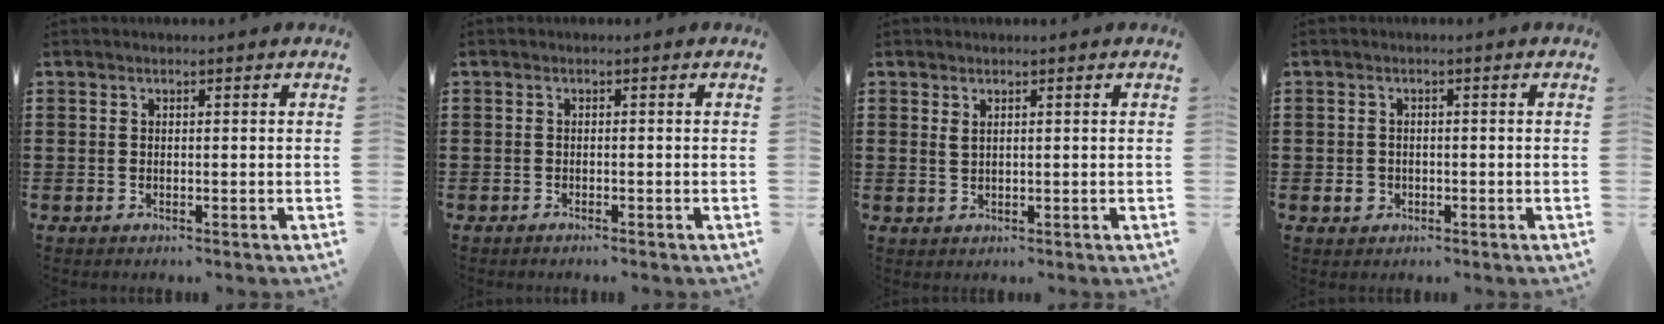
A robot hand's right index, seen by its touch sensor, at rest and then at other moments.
{"total": 0.6, "force": [-0.5, -0.1, 0.1], "torque": [-0.005, -0.003, -0.011]}
{"total": 1.3, "force": [0.7, 0.6, 1.0], "torque": [-0.021, 0.003, 0.013]}
{"total": 1.8, "force": [-0.6, 1.6, 0.7], "torque": [-0.016, 0.004, -0.013]}